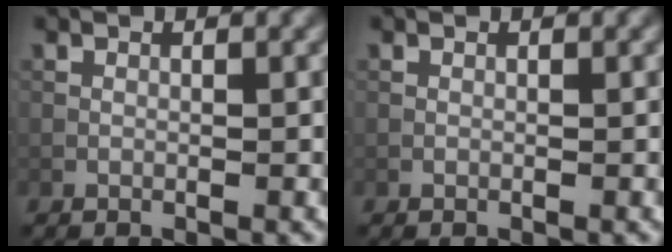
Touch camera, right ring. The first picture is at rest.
{"total": 0.0}